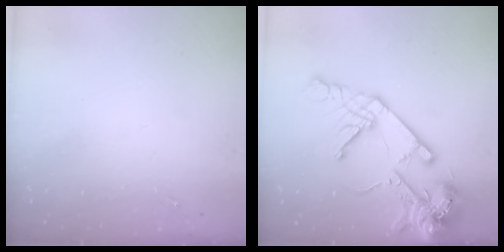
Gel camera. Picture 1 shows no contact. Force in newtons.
{"total": 20.4, "press": 20.2, "slide": 2.9}